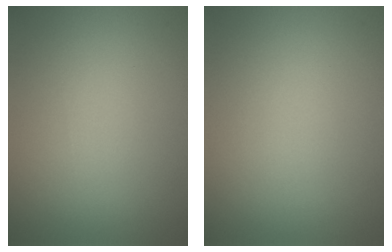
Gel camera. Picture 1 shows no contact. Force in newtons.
{"total": 0.0}